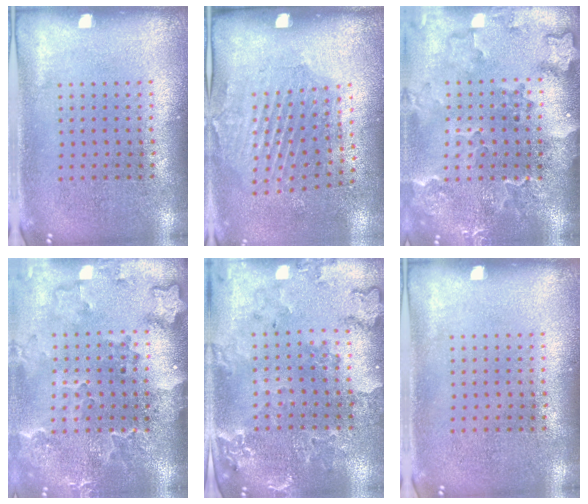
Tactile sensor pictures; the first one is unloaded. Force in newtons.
{"total": 2.0, "press": 1.2, "slide": 1.6}
{"total": 2.8, "press": 2.3, "slide": 1.6}
{"total": 2.9, "press": 2.3, "slide": 1.8}
{"total": 0.7, "press": 0.7, "slide": 0.2}
{"total": 0.0}